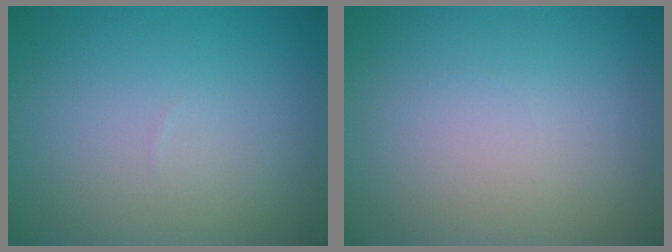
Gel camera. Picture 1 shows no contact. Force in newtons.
{"total": 0.0}